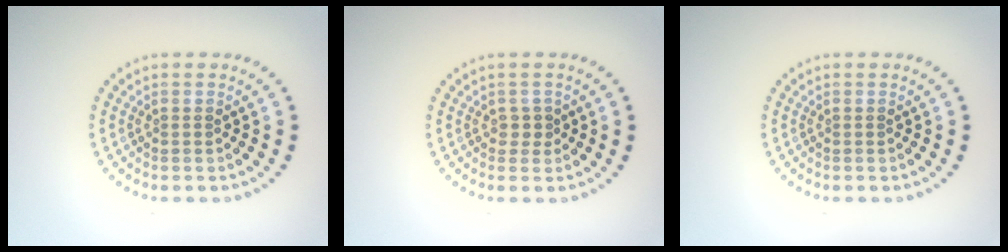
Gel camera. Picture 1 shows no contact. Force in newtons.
{"total": 1.1, "press": 0.9, "slide": 0.5}
{"total": 0.0}